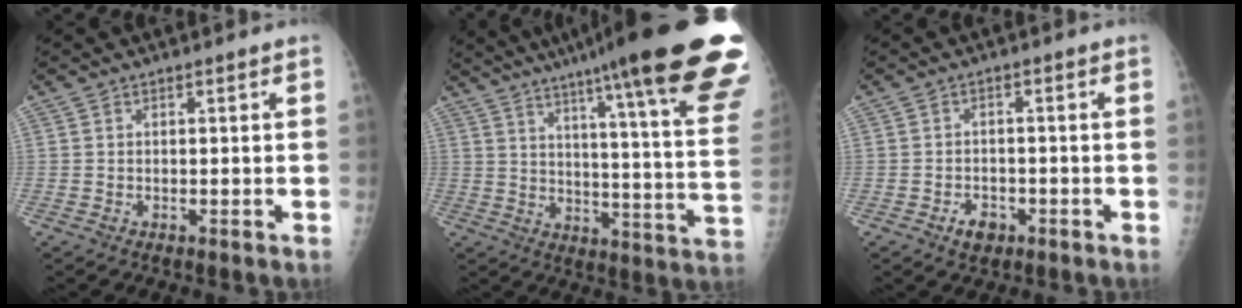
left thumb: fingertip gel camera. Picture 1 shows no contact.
{"total": 32.0, "force": [22.2, 2.9, 22.9], "torque": [-0.244, -0.088, 0.295]}
{"total": 3.5, "force": [-1.8, 2.4, 1.7], "torque": [-0.017, 0.010, -0.026]}